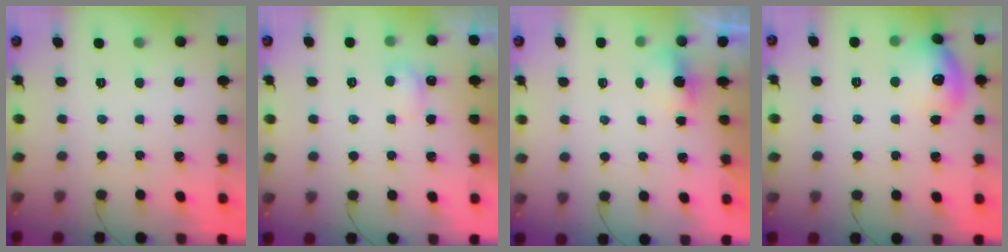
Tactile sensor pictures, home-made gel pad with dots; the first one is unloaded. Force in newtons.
{"total": 3.7, "press": 3.5, "slide": 1.3}
{"total": 2.7, "press": 2.6, "slide": 0.7}
{"total": 13.5, "press": 13.4, "slide": 0.9}